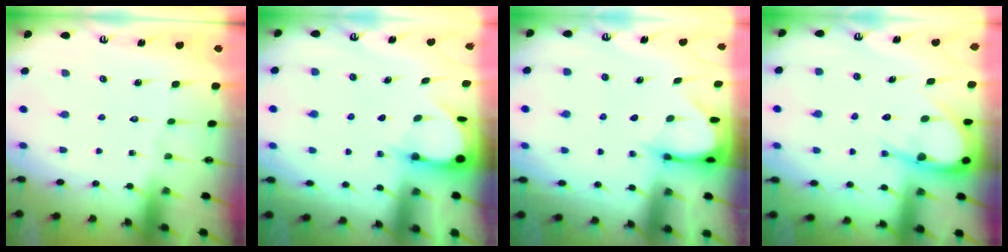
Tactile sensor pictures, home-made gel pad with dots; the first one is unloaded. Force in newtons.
{"total": 3.4, "press": 3.4, "slide": 0.4}
{"total": 3.7, "press": 3.7, "slide": 0.3}
{"total": 8.2, "press": 8.2, "slide": 0.8}